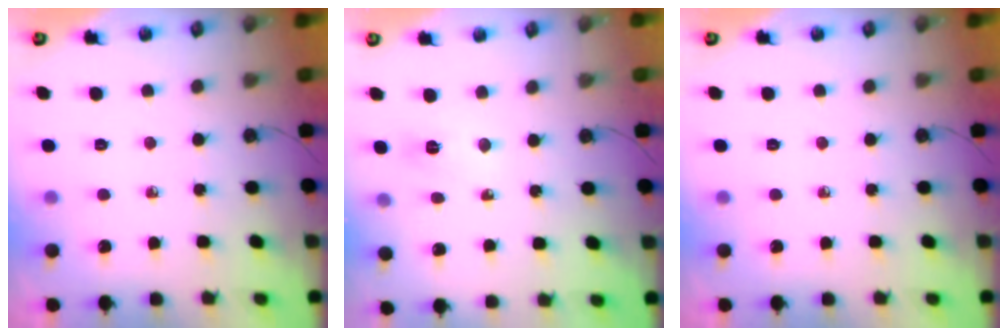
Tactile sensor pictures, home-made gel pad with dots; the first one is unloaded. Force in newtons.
{"total": 2.5, "press": 2.1, "slide": 1.4}
{"total": 0.0}